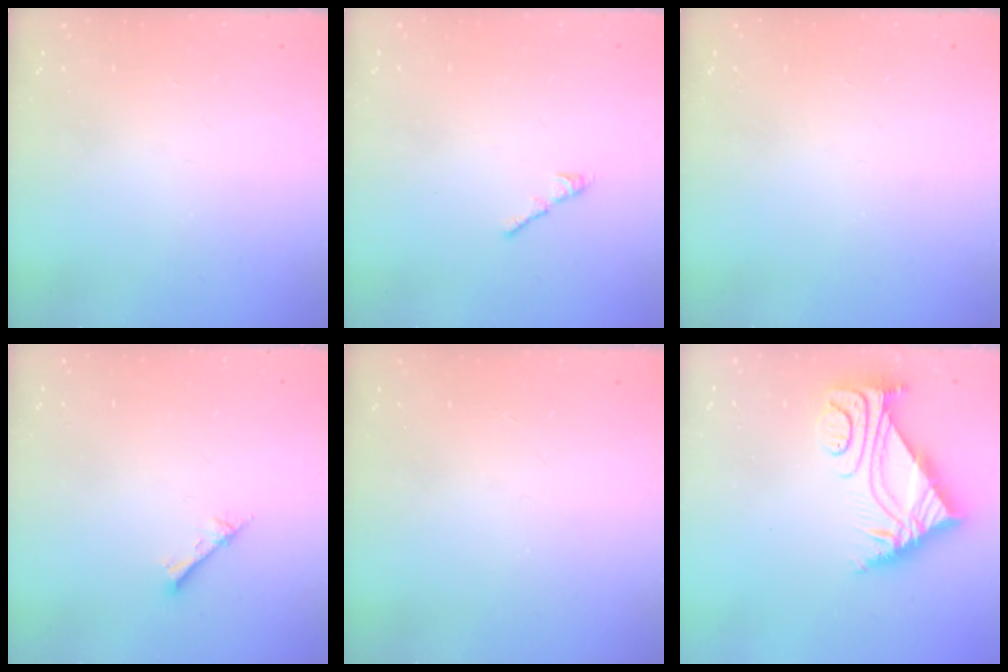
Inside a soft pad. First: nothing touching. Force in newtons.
{"total": 2.7, "press": 2.6, "slide": 0.7}
{"total": 0.0}
{"total": 2.4, "press": 2.4, "slide": 0.3}
{"total": 0.0}
{"total": 6.8, "press": 6.8, "slide": 0.5}